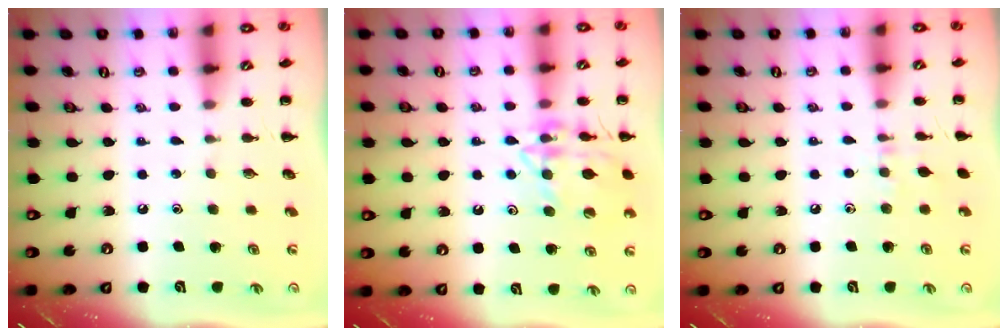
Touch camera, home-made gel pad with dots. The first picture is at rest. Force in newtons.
{"total": 14.7, "press": 14.6, "slide": 1.0}
{"total": 5.9, "press": 5.8, "slide": 1.2}